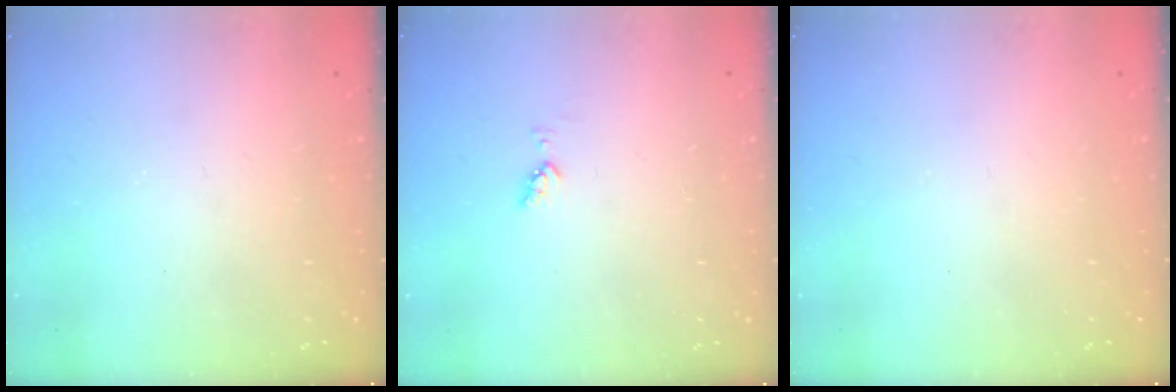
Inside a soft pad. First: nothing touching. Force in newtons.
{"total": 3.3, "press": 3.2, "slide": 0.7}
{"total": 0.0}